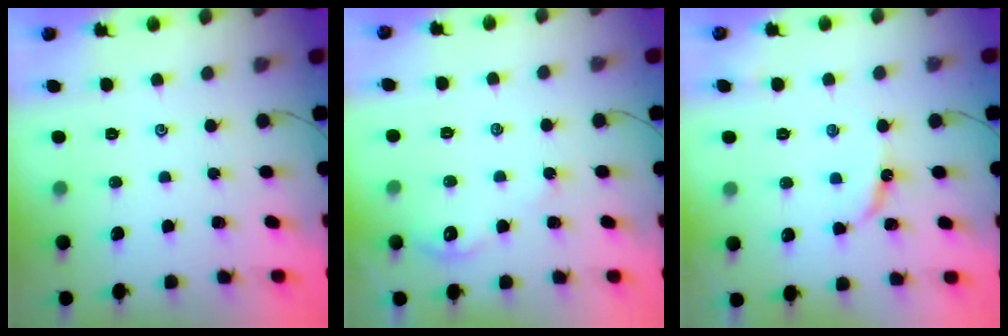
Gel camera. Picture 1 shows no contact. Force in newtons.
{"total": 3.3, "press": 3.3, "slide": 0.3}
{"total": 5.9, "press": 5.8, "slide": 0.6}